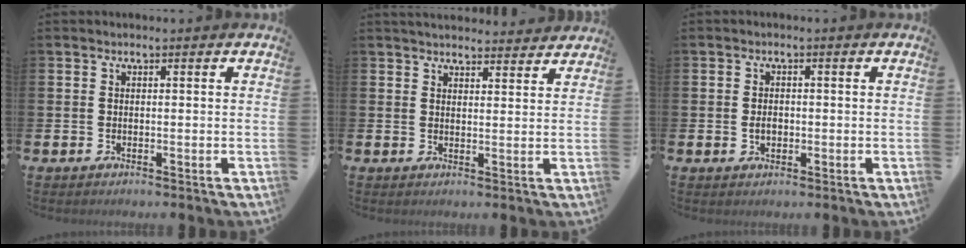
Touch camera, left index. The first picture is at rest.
{"total": 3.6, "force": [3.5, 0.6, 0.3], "torque": [0.004, -0.023, 0.062]}
{"total": 1.6, "force": [-0.2, 1.2, 1.1], "torque": [-0.010, 0.002, -0.009]}